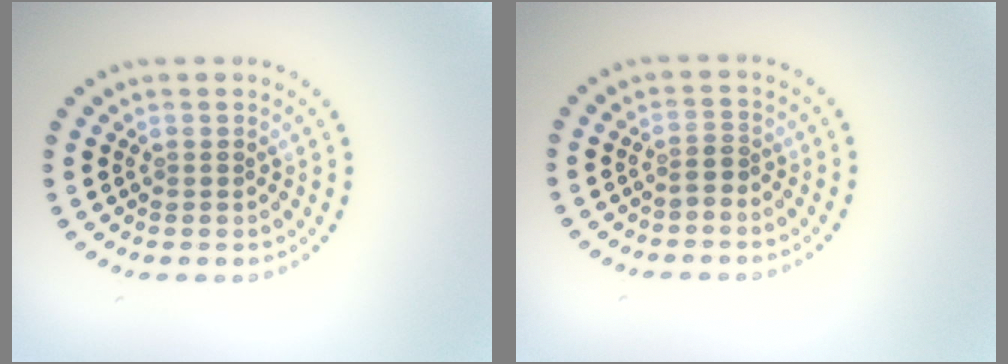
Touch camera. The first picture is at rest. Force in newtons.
{"total": 0.9, "press": 0.7, "slide": 0.6}